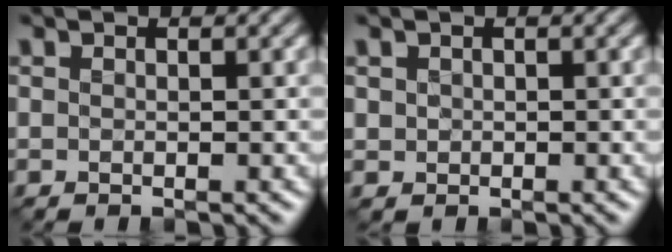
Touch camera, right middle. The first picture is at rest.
{"total": 0.7, "force": [0.0, 0.7, 0.0], "torque": [-0.002, -0.004, 0.004]}